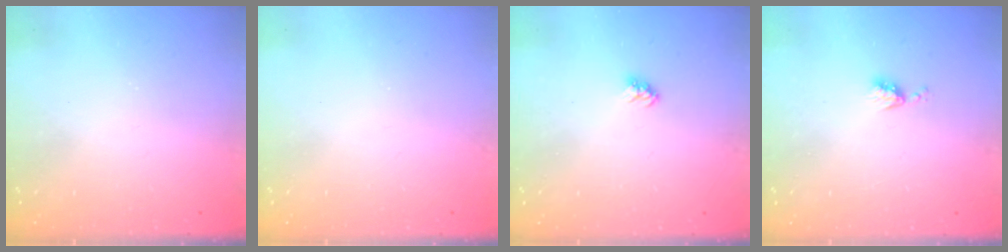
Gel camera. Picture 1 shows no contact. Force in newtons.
{"total": 0.0}
{"total": 3.2, "press": 3.1, "slide": 0.3}
{"total": 4.0, "press": 4.0, "slide": 0.5}